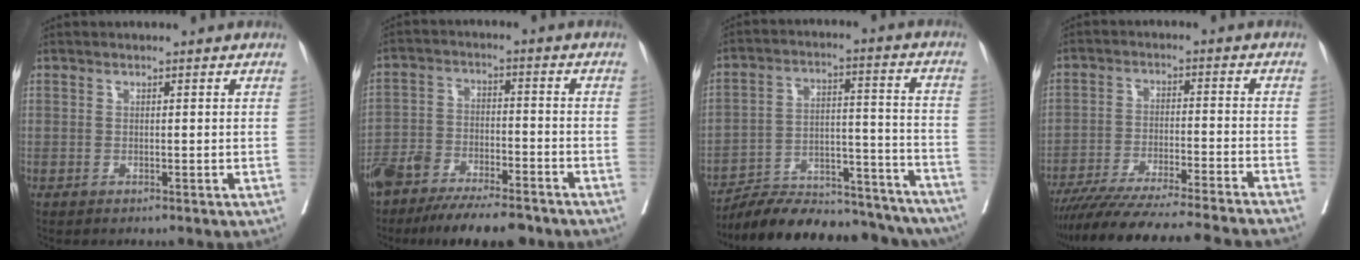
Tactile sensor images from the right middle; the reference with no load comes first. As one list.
[{"total": 15.4, "force": [-12.6, 3.9, 7.8], "torque": [-0.138, -0.012, -0.204]}, {"total": 26.5, "force": [-24.0, 6.0, 9.5], "torque": [-0.117, 0.008, -0.343]}, {"total": 21.2, "force": [-19.0, -1.0, 9.2], "torque": [-0.127, -0.050, -0.281]}]